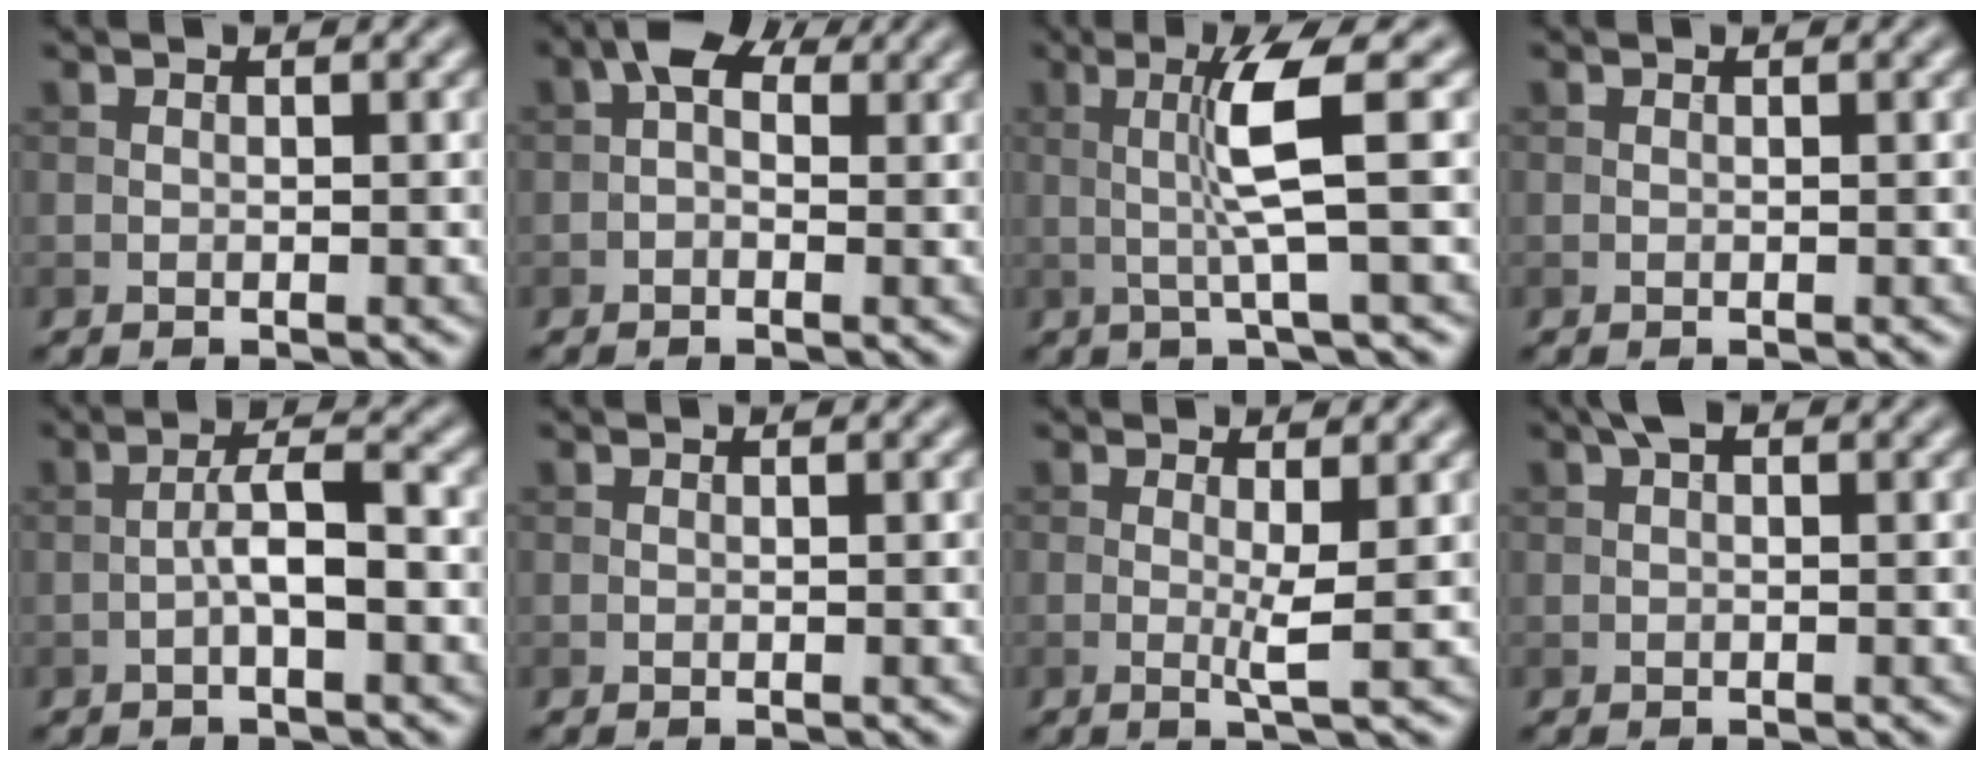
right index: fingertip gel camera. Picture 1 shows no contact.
{"total": 2.9, "force": [0.5, 1.8, 2.3], "torque": [-0.034, 0.011, -0.007]}
{"total": 4.8, "force": [0.4, 0.1, 4.8], "torque": [-0.096, 0.001, 0.009]}
{"total": 0.0}
{"total": 3.3, "force": [-1.0, 0.7, 3.1], "torque": [-0.059, 0.009, -0.023]}
{"total": 0.0}
{"total": 2.0, "force": [0.2, 0.0, 2.0], "torque": [-0.042, -0.006, -0.001]}
{"total": 1.3, "force": [0.5, 0.5, 1.0], "torque": [-0.020, 0.005, 0.007]}